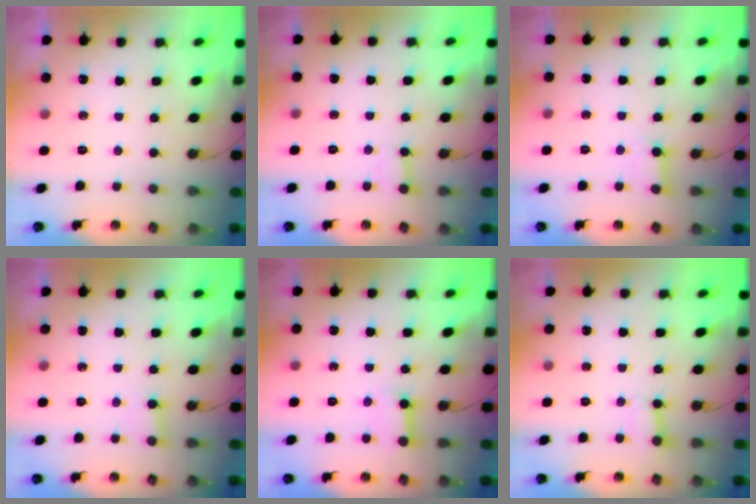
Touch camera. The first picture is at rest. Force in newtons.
{"total": 3.3, "press": 3.3, "slide": 0.3}
{"total": 4.2, "press": 4.2, "slide": 0.3}
{"total": 2.2, "press": 2.2, "slide": 0.2}
{"total": 5.4, "press": 5.4, "slide": 0.6}
{"total": 2.7, "press": 2.7, "slide": 0.1}